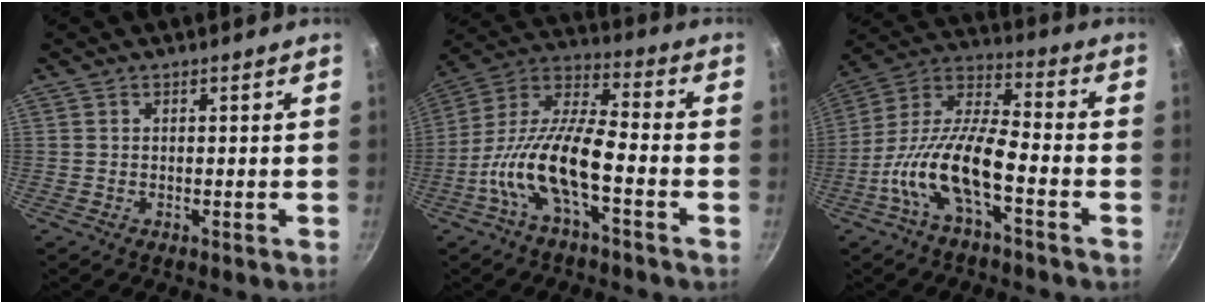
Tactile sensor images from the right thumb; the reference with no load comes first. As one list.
[{"total": 14.8, "force": [-5.4, 5.0, 12.8], "torque": [-0.249, 0.047, -0.119]}, {"total": 14.8, "force": [-5.8, 5.2, 12.5], "torque": [-0.243, 0.048, -0.127]}]